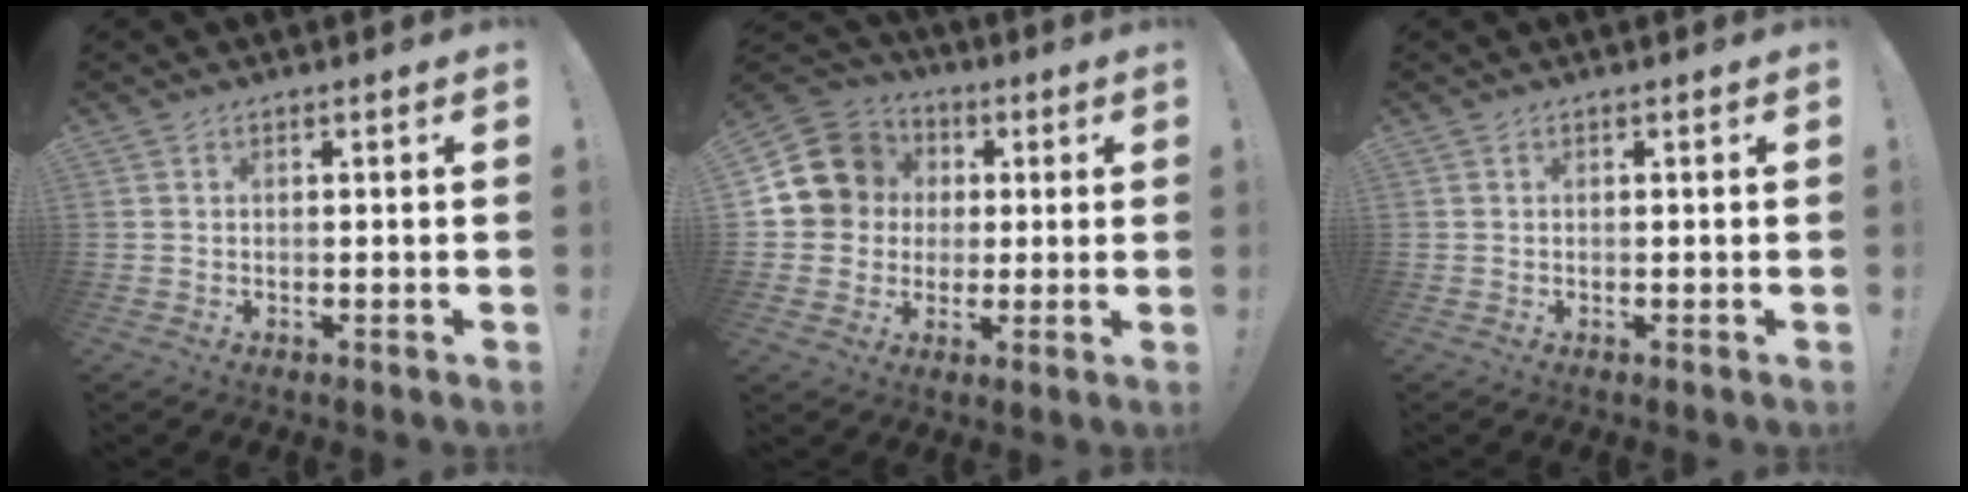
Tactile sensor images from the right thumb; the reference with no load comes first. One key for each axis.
{"total": 12.6, "fx": 2.7, "fy": 11.5, "fz": 4.3, "tx": -0.067, "ty": -0.003, "tz": 0.064}
{"total": 0.0}